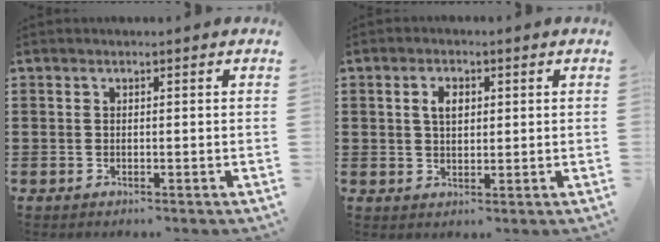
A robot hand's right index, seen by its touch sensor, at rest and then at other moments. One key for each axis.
{"total": 2.9, "fx": 0.7, "fy": 1.8, "fz": 2.2, "tx": -0.049, "ty": 0.012, "tz": 0.011}